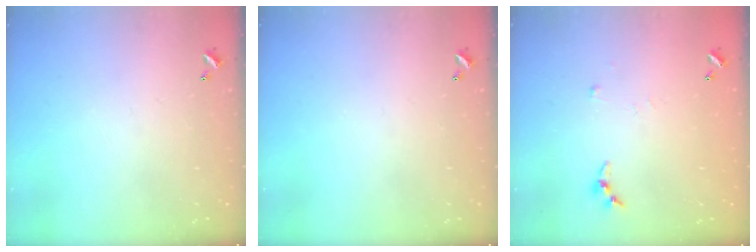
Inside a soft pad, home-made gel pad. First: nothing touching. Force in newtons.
{"total": 0.0}
{"total": 3.7, "press": 3.6, "slide": 0.6}